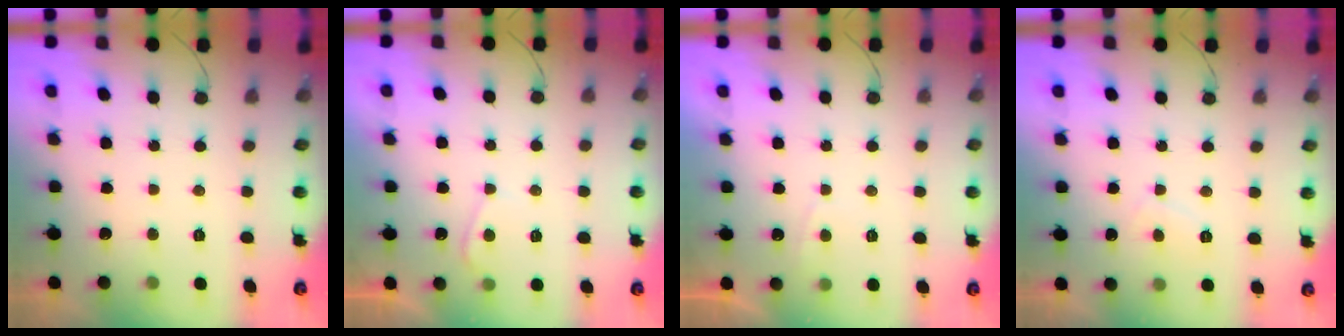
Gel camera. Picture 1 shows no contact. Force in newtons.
{"total": 3.3, "press": 3.2, "slide": 0.4}
{"total": 1.1, "press": 0.9, "slide": 0.5}
{"total": 2.2, "press": 2.0, "slide": 0.8}